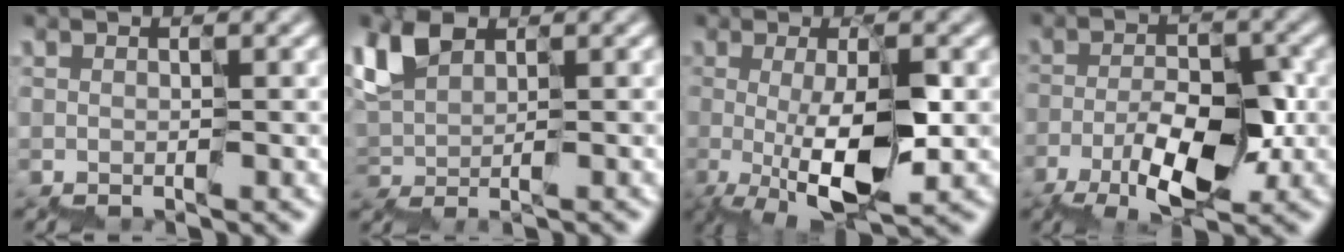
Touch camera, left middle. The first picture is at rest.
{"total": 4.1, "force": [1.3, 2.3, 3.1], "torque": [-0.061, 0.012, 0.017]}
{"total": 6.0, "force": [-0.7, 1.5, 5.8], "torque": [-0.101, -0.003, -0.008]}
{"total": 5.6, "force": [-2.4, 2.5, 4.4], "torque": [-0.072, 0.007, -0.041]}